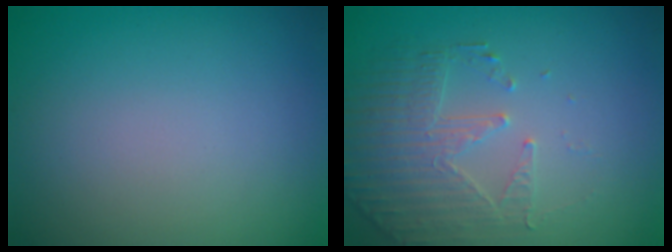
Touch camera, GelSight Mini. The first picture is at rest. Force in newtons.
{"total": 2.5, "press": 2.2, "slide": 1.2}